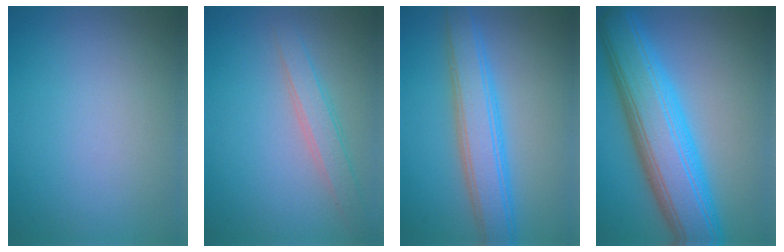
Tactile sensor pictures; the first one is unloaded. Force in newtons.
{"total": 2.5, "press": 2.5, "slide": 0.1}
{"total": 5.3, "press": 5.3, "slide": 0.1}
{"total": 10.1, "press": 10.1, "slide": 0.4}